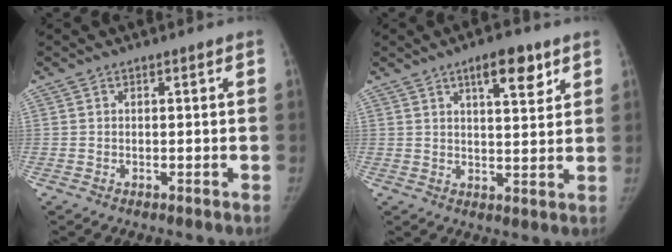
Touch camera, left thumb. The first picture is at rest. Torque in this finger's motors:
{"motor_torque": [0.53, -0.04, 0.82, -0.75, 0.25]}